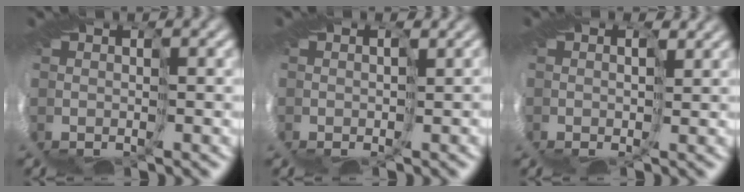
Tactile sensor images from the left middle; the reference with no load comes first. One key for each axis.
{"total": 1.3, "fx": -0.6, "fy": 0.5, "fz": 1.0, "tx": -0.019, "ty": -0.005, "tz": -0.005}
{"total": 1.3, "fx": 0.9, "fy": 0.6, "fz": 0.8, "tx": -0.024, "ty": 0.009, "tz": 0.006}